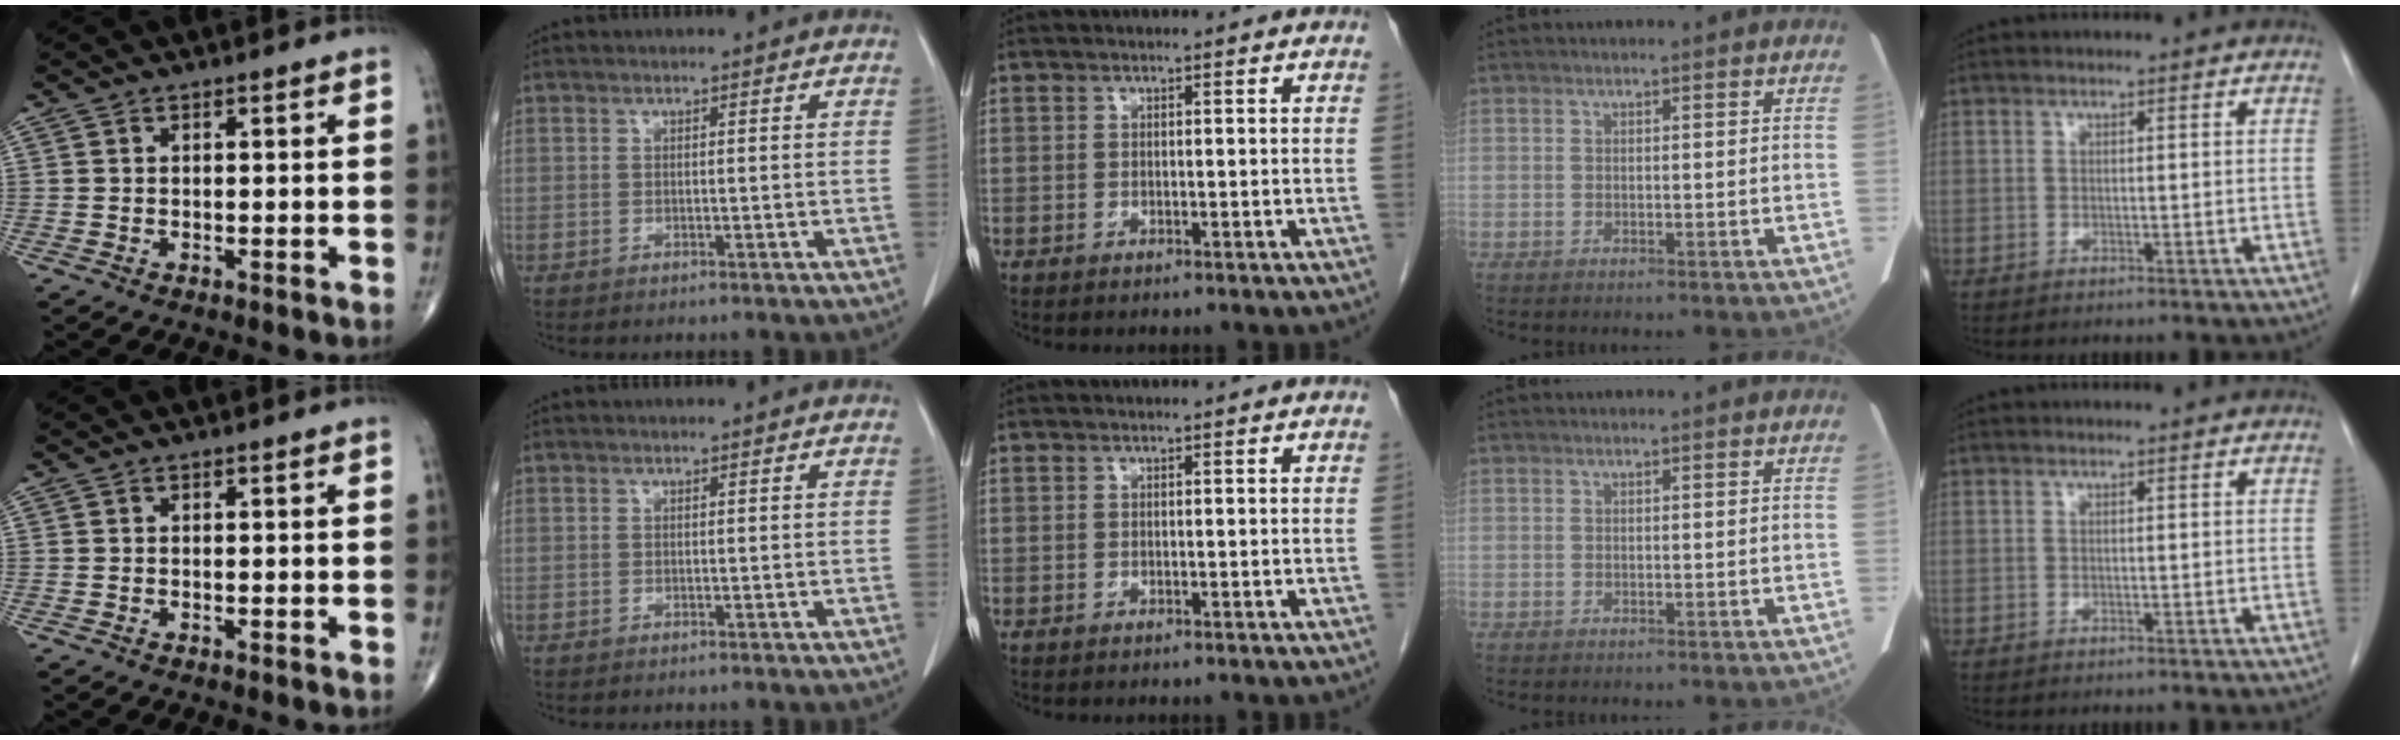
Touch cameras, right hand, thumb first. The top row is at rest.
{}